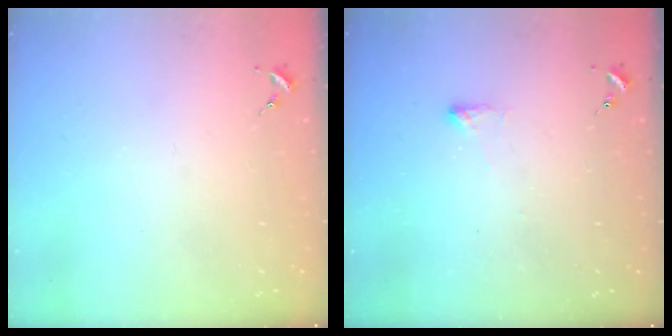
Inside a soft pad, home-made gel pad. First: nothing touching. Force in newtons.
{"total": 2.9, "press": 2.8, "slide": 0.5}